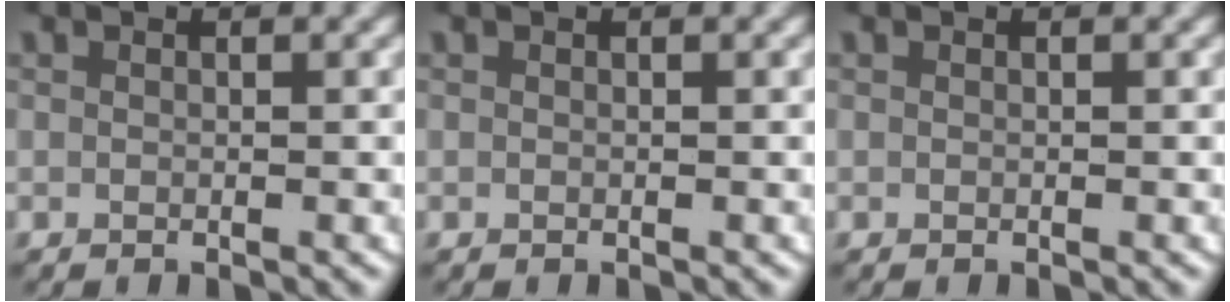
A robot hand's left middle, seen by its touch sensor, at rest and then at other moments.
{"total": 0.0}
{"total": 0.0}